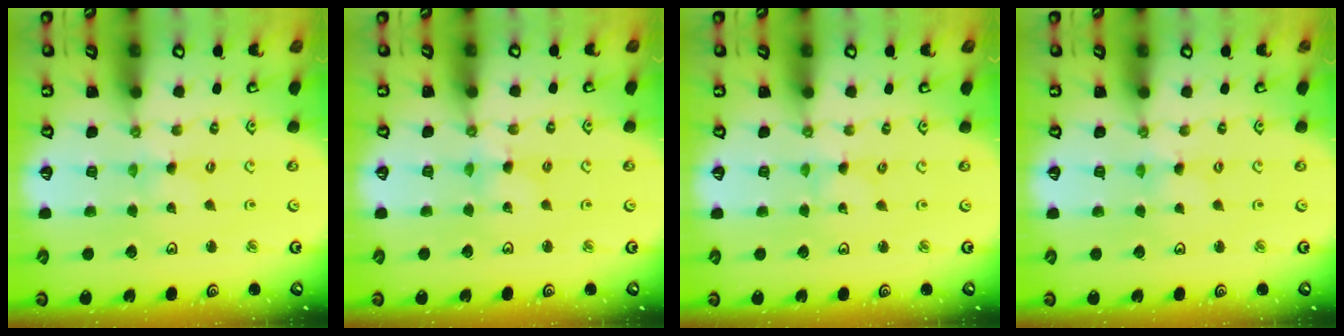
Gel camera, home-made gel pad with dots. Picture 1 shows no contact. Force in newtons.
{"total": 2.0, "press": 2.0, "slide": 0.3}
{"total": 0.0}
{"total": 0.0}